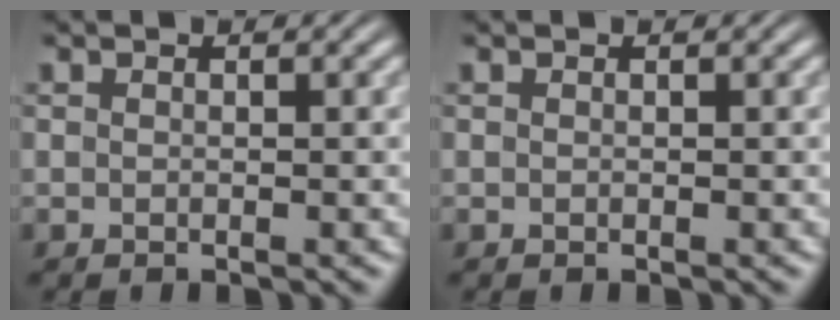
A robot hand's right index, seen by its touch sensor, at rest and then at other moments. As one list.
[{"total": 0.0}]